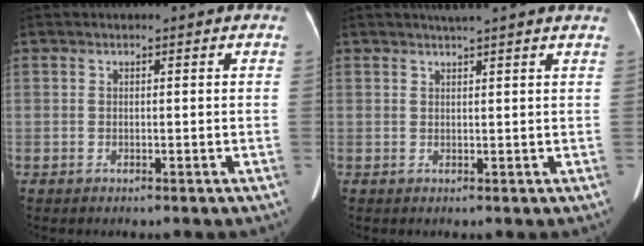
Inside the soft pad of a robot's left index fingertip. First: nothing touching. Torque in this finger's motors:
{"motor_torque": [0.21, -0.42, -0.01, 0.03]}